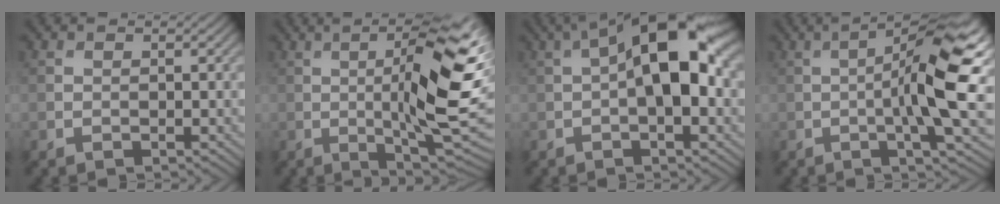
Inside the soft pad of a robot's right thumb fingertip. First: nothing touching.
{"total": 15.4, "force": [1.2, 3.6, 14.9], "torque": [-0.223, 0.009, 0.028]}
{"total": 12.7, "force": [1.8, 5.4, 11.4], "torque": [-0.188, 0.016, 0.024]}
{"total": 13.8, "force": [-0.4, 3.4, 13.4], "torque": [-0.203, 0.007, -0.002]}